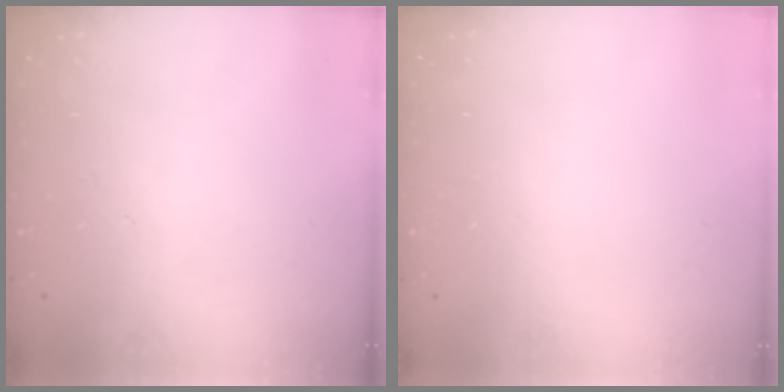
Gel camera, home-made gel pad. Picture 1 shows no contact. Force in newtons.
{"total": 2.2, "press": 2.2, "slide": 0.1}